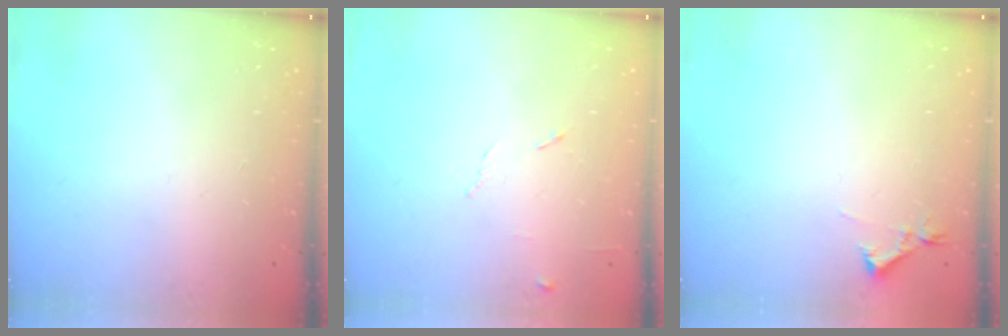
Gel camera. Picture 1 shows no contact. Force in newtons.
{"total": 6.4, "press": 6.3, "slide": 0.7}
{"total": 3.4, "press": 3.3, "slide": 0.7}